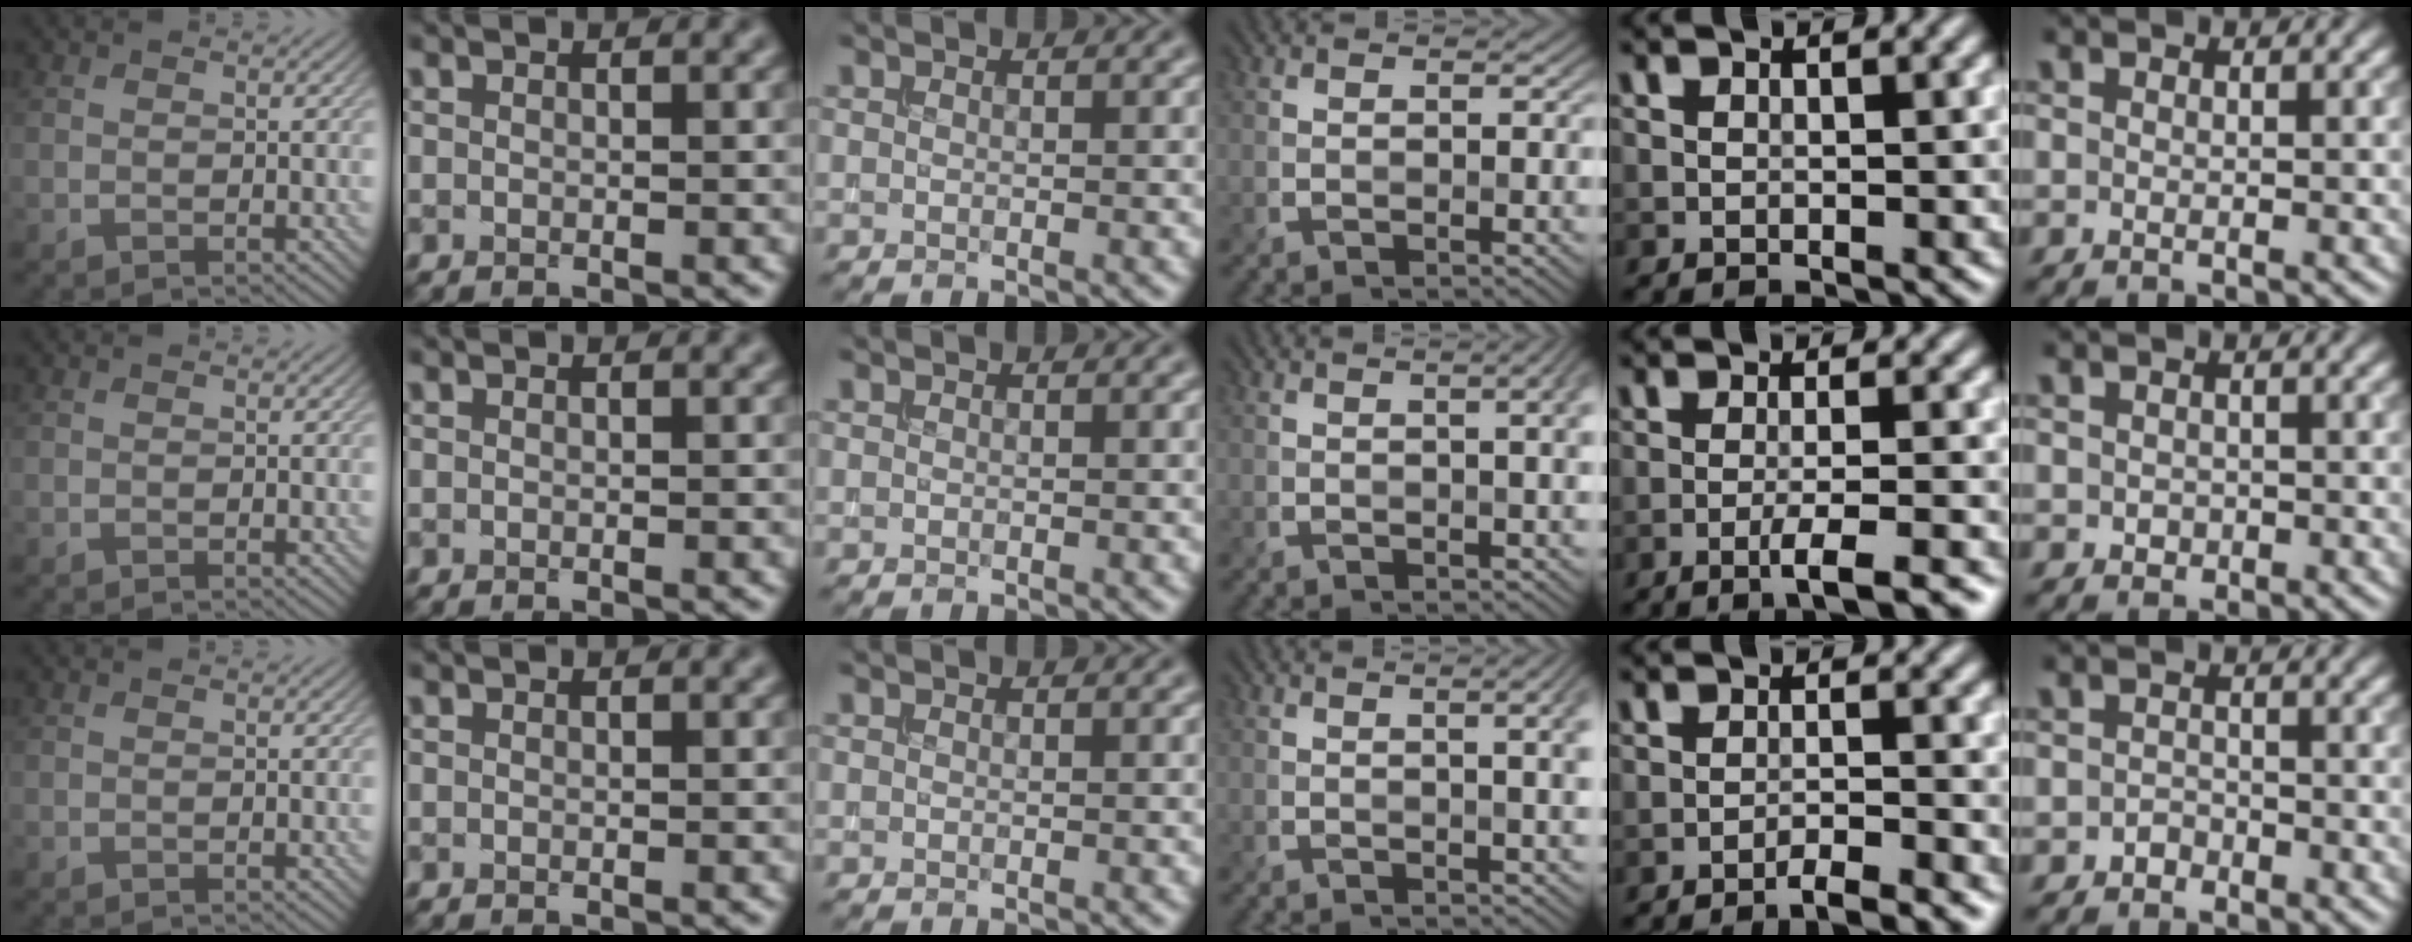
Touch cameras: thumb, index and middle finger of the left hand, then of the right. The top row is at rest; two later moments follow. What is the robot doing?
{"motion": "extract", "object": "bucket"}